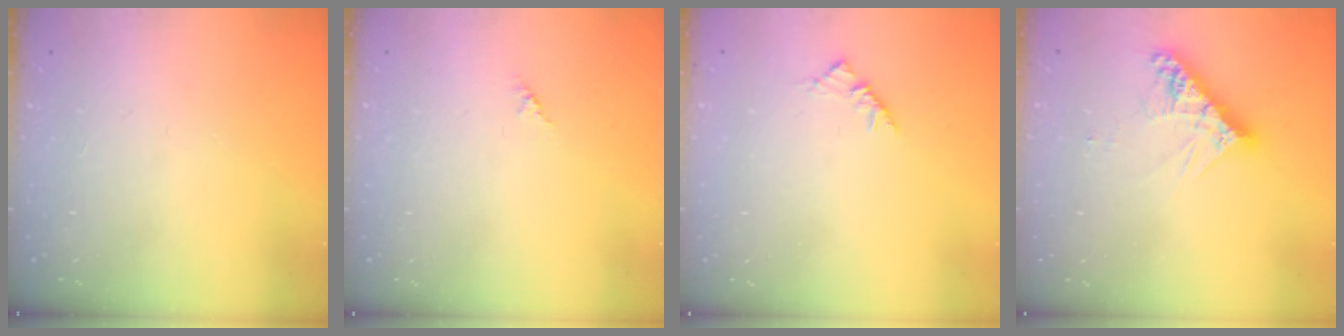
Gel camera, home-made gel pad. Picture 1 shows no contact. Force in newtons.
{"total": 1.2, "press": 1.2, "slide": 0.3}
{"total": 2.9, "press": 2.8, "slide": 0.7}
{"total": 10.7, "press": 10.6, "slide": 1.0}